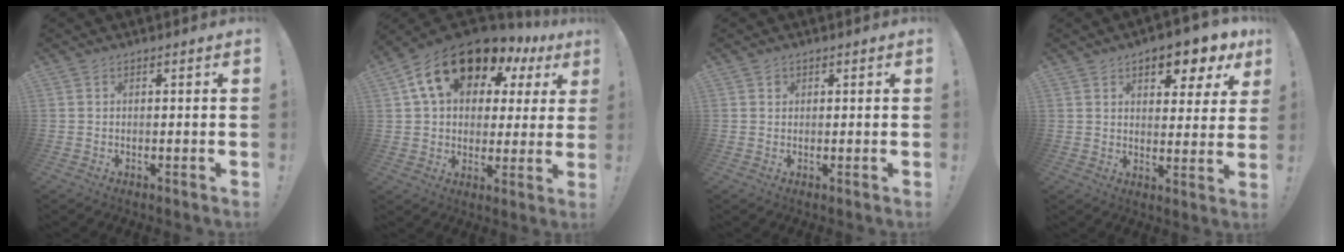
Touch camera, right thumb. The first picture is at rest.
{"total": 18.4, "force": [10.5, 10.8, 10.7], "torque": [-0.177, -0.055, 0.193]}
{"total": 1.1, "force": [0.6, 0.9, 0.0], "torque": [0.002, 0.000, 0.011]}
{"total": 8.3, "force": [5.2, 4.3, 4.8], "torque": [-0.048, -0.036, 0.087]}